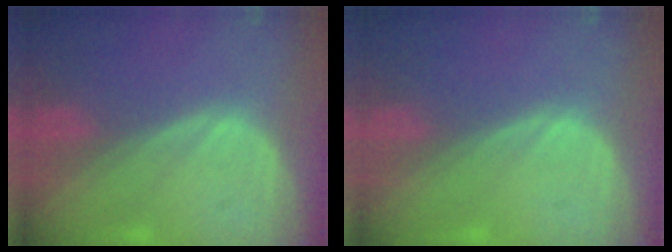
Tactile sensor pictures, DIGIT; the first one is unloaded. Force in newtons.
{"total": 0.0}